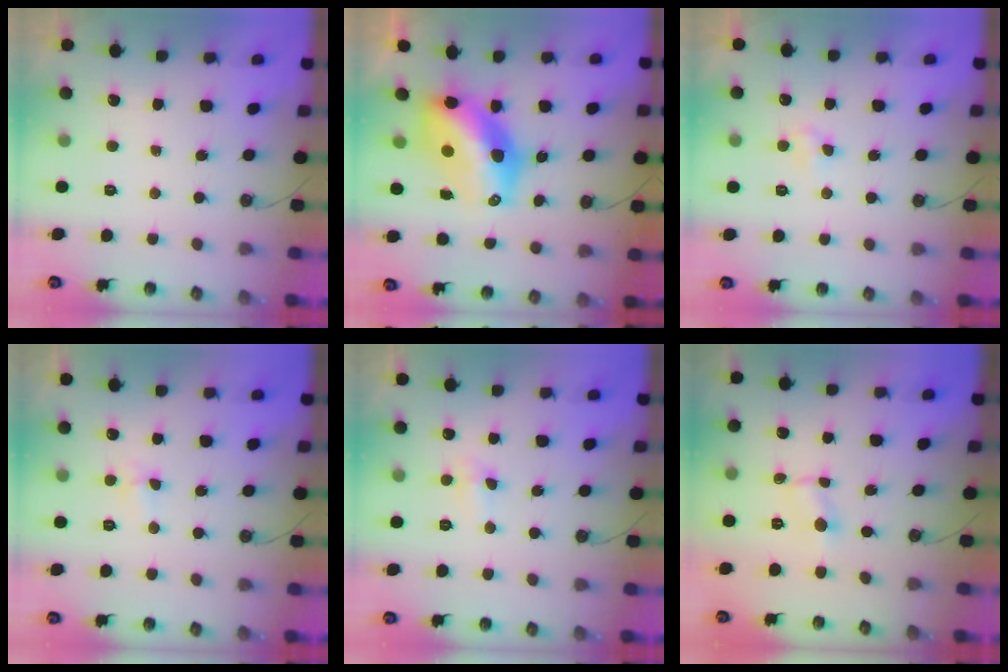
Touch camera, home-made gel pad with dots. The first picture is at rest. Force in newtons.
{"total": 13.7, "press": 13.6, "slide": 1.3}
{"total": 2.9, "press": 2.9, "slide": 0.3}
{"total": 3.8, "press": 3.8, "slide": 0.5}
{"total": 3.8, "press": 3.7, "slide": 0.6}
{"total": 0.7, "press": 0.7, "slide": 0.1}